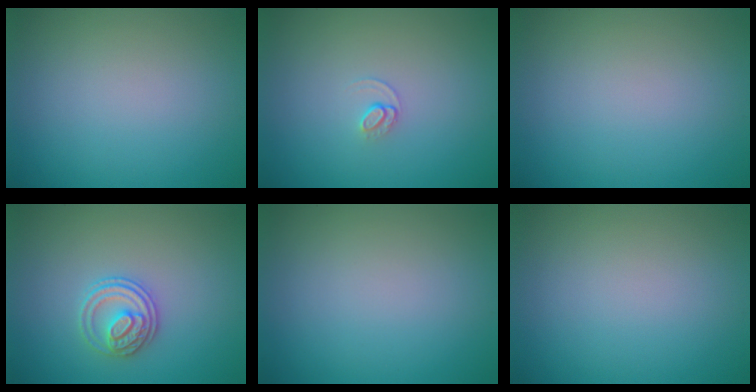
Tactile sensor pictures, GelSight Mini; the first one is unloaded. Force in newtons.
{"total": 0.9, "press": 0.4, "slide": 0.8}
{"total": 0.0}
{"total": 2.7, "press": 2.6, "slide": 0.7}
{"total": 0.0}
{"total": 0.0}